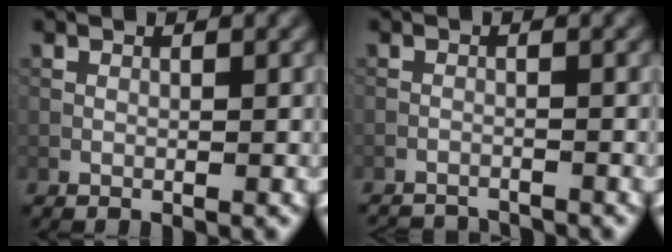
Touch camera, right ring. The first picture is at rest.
{"total": 4.8, "force": [-4.7, 0.6, 0.7], "torque": [-0.013, -0.010, -0.070]}